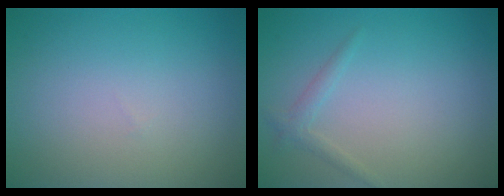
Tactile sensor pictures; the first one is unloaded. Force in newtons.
{"total": 1.1, "press": 1.1, "slide": 0.1}